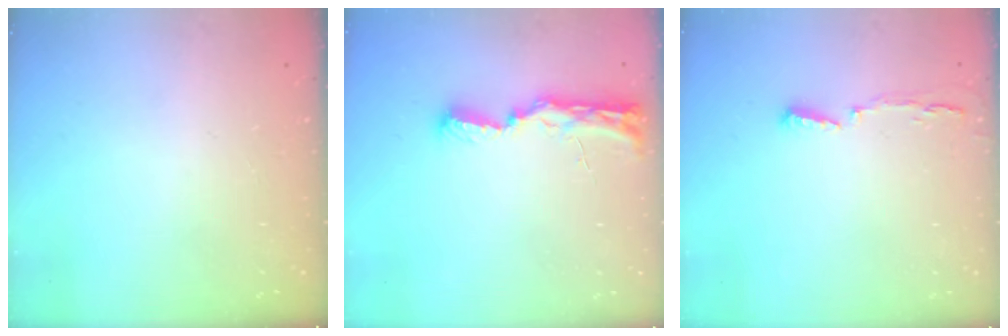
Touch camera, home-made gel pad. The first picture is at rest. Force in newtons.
{"total": 8.9, "press": 8.9, "slide": 1.3}
{"total": 4.1, "press": 4.0, "slide": 1.1}